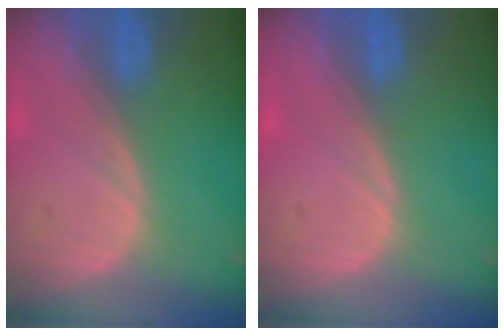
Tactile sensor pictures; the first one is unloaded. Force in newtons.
{"total": 0.5, "press": 0.1, "slide": 0.5}